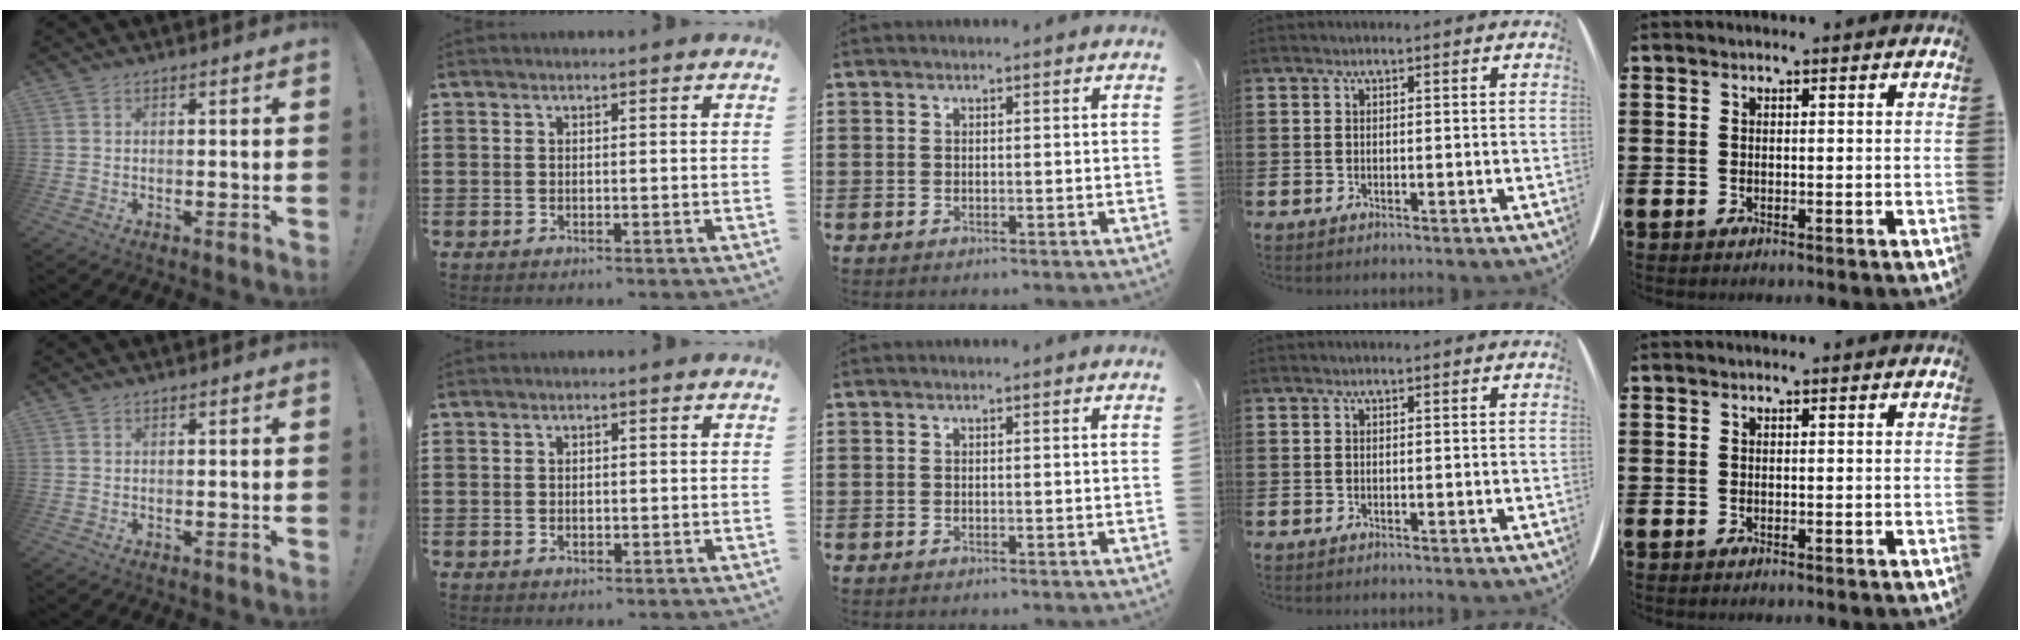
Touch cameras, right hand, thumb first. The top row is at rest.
{"index": {"total": 0.9, "force": [-0.1, 0.6, 0.6], "torque": [-0.014, 0.003, -0.002]}}